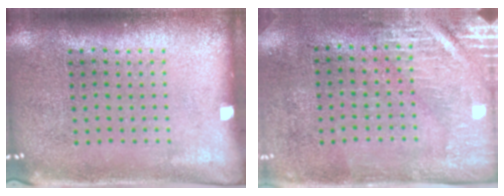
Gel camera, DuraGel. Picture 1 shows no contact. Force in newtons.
{"total": 2.9, "press": 2.5, "slide": 1.5}